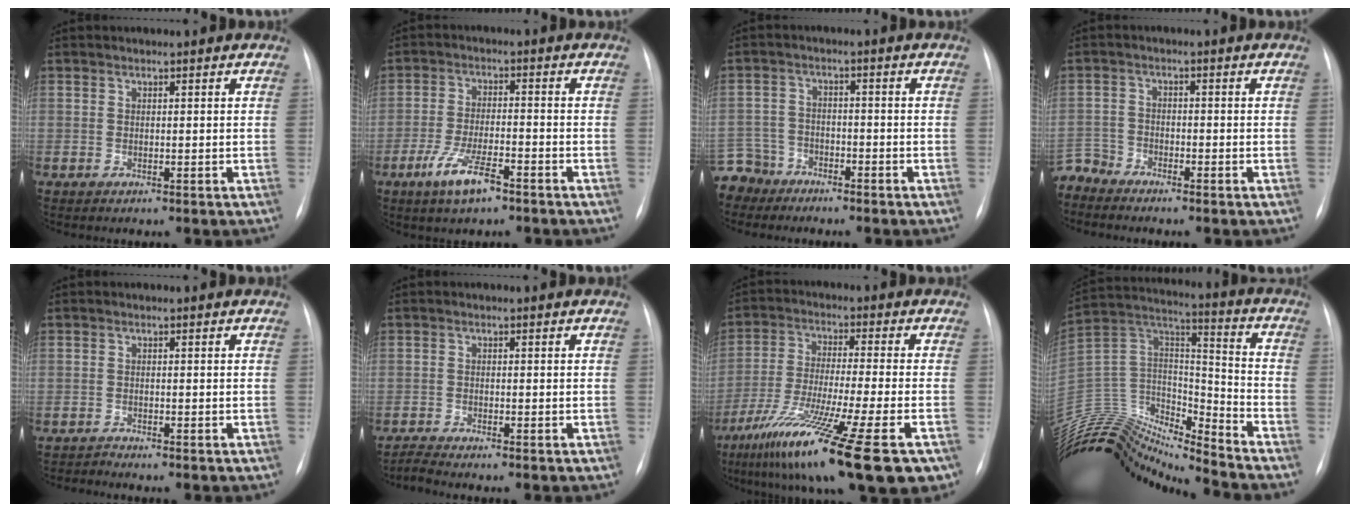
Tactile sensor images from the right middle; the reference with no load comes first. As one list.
[{"total": 6.9, "force": [-4.2, 1.5, 5.2], "torque": [-0.110, -0.008, -0.075]}, {"total": 7.5, "force": [-6.3, 4.0, 0.0], "torque": [-0.008, 0.004, -0.122]}, {"total": 4.2, "force": [-4.1, 0.7, -0.5], "torque": [0.013, -0.003, -0.082]}, {"total": 1.0, "force": [-0.8, -0.3, -0.5], "torque": [0.008, -0.006, -0.015]}, {"total": 1.4, "force": [-1.3, -0.4, 0.0], "torque": [-0.007, -0.007, -0.029]}, {"total": 20.4, "force": [-11.8, 1.3, 16.5], "torque": [-0.244, -0.057, -0.199]}, {"total": 19.2, "force": [-18.6, 2.5, 4.0], "torque": [-0.075, 0.074, -0.331]}]